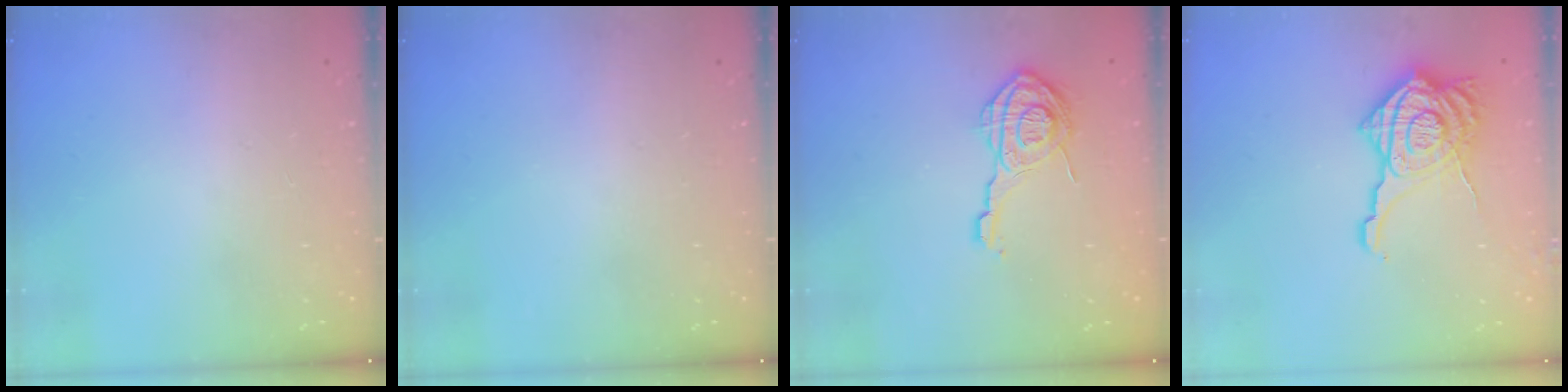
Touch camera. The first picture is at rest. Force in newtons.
{"total": 0.0}
{"total": 14.0, "press": 14.0, "slide": 0.6}
{"total": 15.7, "press": 15.6, "slide": 1.6}